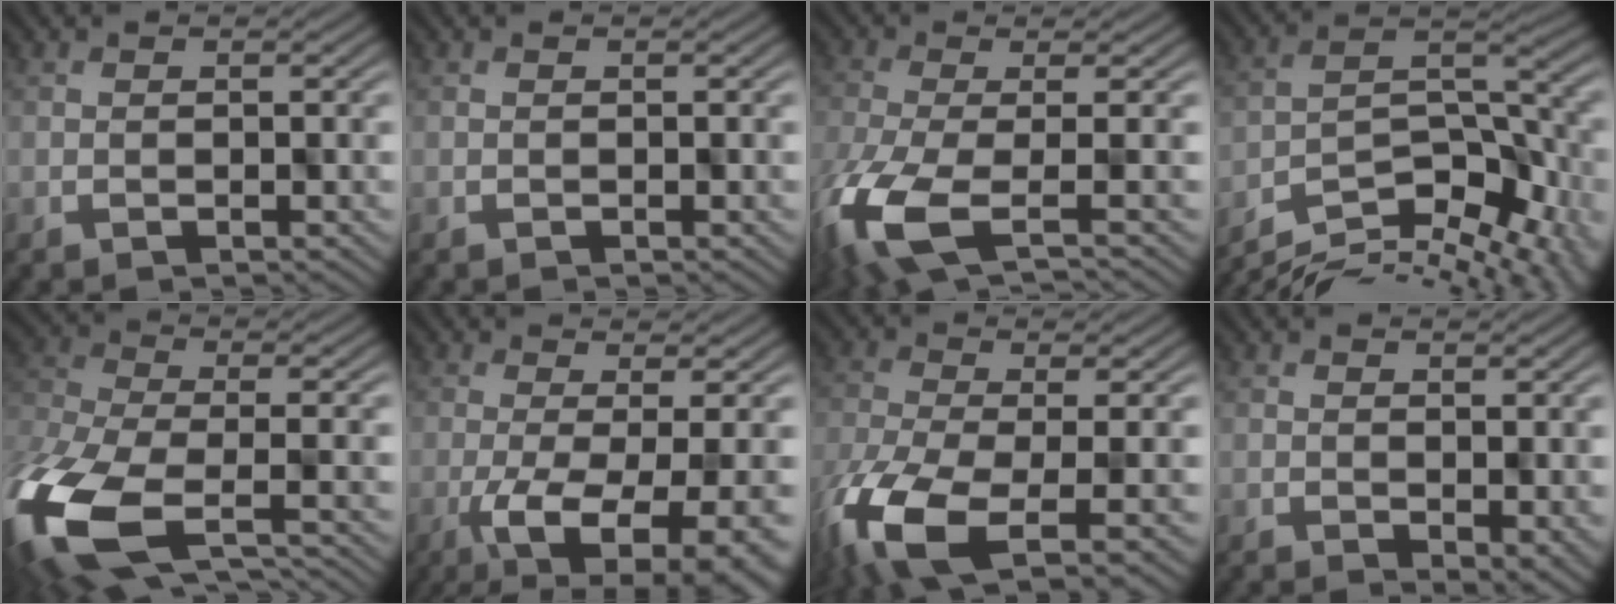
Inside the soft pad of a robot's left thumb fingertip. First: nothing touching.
{"total": 0.0}
{"total": 9.3, "force": [-4.8, 3.1, 7.4], "torque": [-0.167, -0.029, -0.095]}
{"total": 10.7, "force": [-7.3, 3.7, 6.8], "torque": [-0.141, -0.021, -0.106]}
{"total": 15.8, "force": [-8.3, 8.0, 10.7], "torque": [-0.276, -0.058, -0.108]}
{"total": 10.4, "force": [-4.2, 3.0, 9.0], "torque": [-0.144, -0.017, -0.055]}
{"total": 11.2, "force": [-5.7, 3.9, 8.9], "torque": [-0.203, -0.035, -0.105]}
{"total": 2.8, "force": [-0.8, 1.1, 2.4], "torque": [-0.043, -0.009, 0.001]}